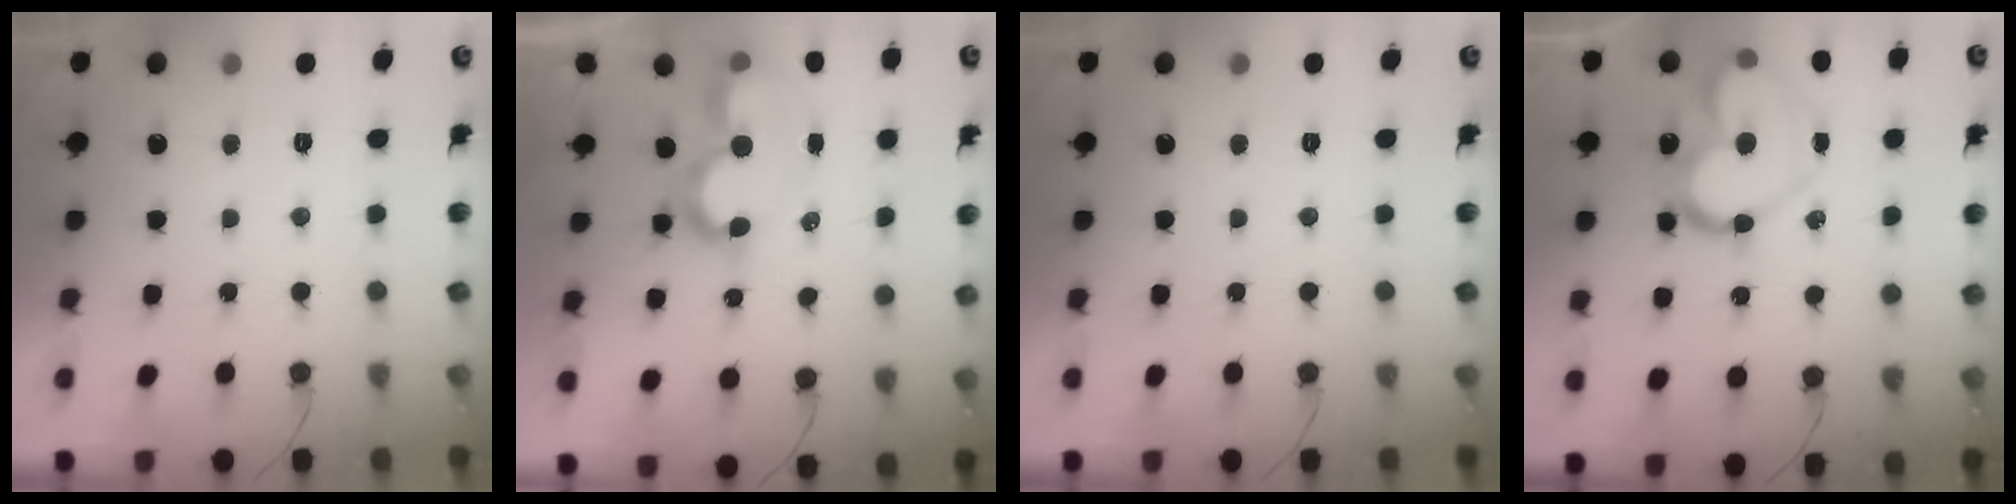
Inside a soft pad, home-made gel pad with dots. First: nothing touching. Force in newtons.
{"total": 9.4, "press": 9.4, "slide": 0.9}
{"total": 0.0}
{"total": 18.4, "press": 18.3, "slide": 1.7}